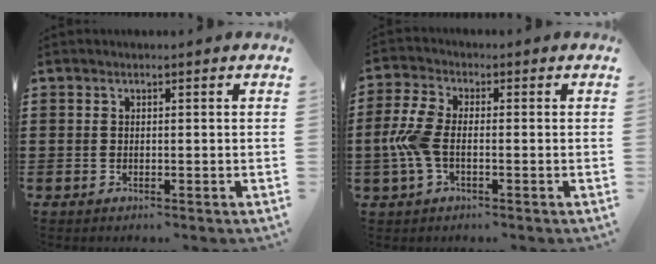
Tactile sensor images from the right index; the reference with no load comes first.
{"total": 6.5, "force": [-1.1, 3.1, 5.6], "torque": [-0.139, -0.004, -0.028]}